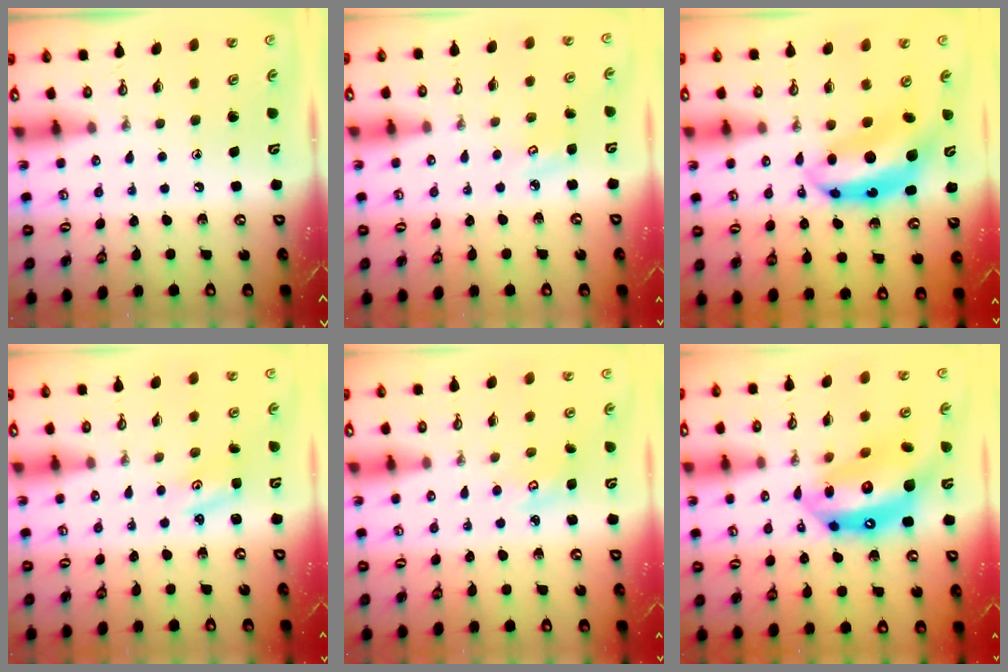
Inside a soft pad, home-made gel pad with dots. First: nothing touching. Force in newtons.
{"total": 3.5, "press": 3.5, "slide": 0.4}
{"total": 8.2, "press": 8.1, "slide": 1.1}
{"total": 1.5, "press": 1.5, "slide": 0.2}
{"total": 2.7, "press": 2.7, "slide": 0.4}
{"total": 18.2, "press": 18.0, "slide": 2.2}